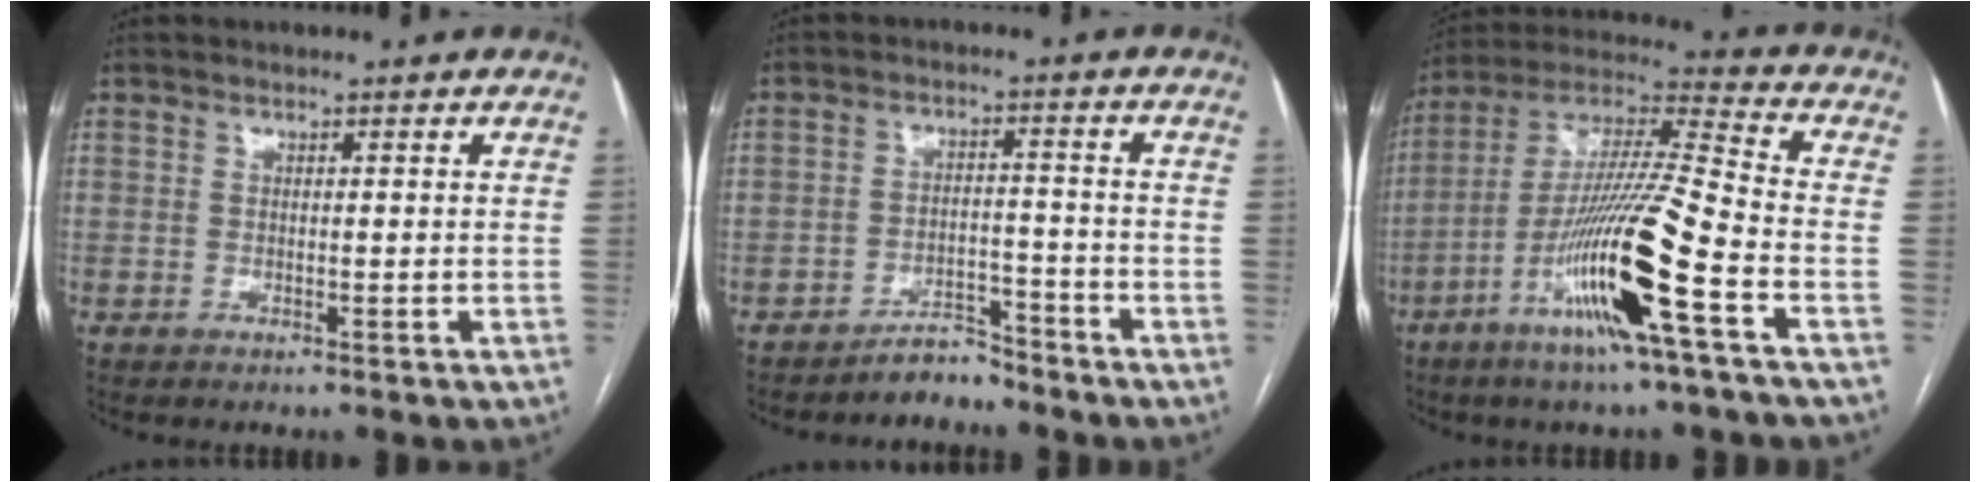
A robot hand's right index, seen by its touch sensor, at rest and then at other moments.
{"total": 4.1, "force": [-3.9, 1.2, 0.3], "torque": [0.001, 0.000, -0.066]}
{"total": 18.0, "force": [-7.5, -0.4, 16.4], "torque": [-0.324, -0.016, -0.144]}